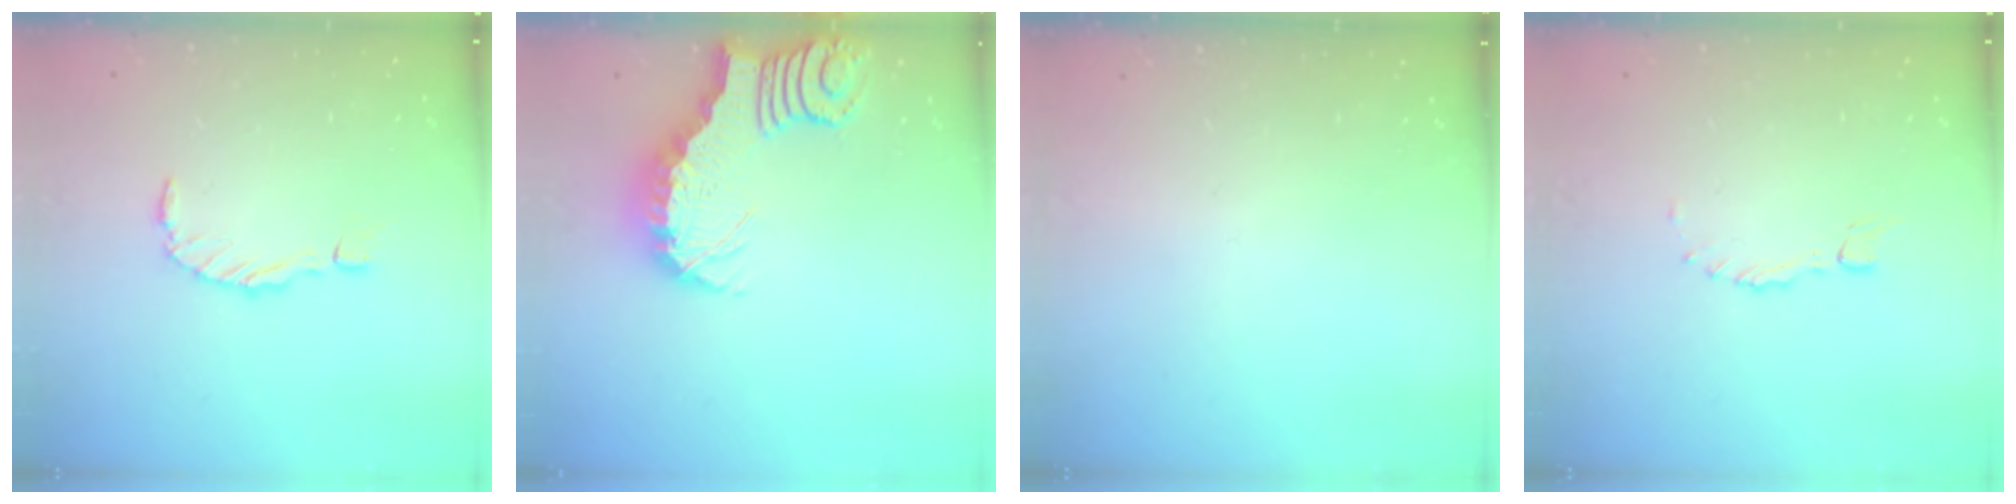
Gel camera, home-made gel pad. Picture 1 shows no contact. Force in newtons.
{"total": 3.4, "press": 3.3, "slide": 0.5}
{"total": 0.0}
{"total": 0.0}